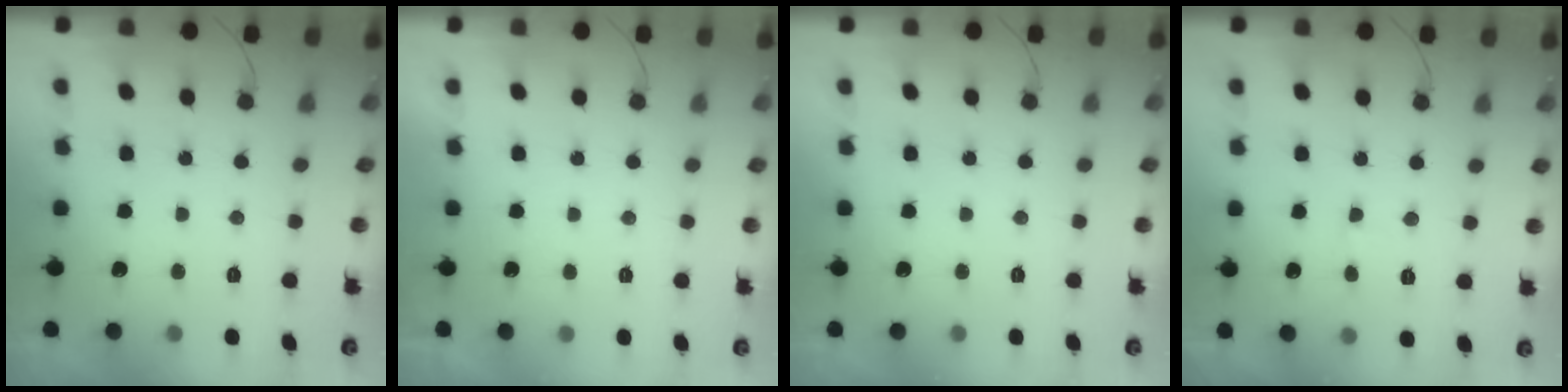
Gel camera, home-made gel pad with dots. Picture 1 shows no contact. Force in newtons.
{"total": 2.4, "press": 2.3, "slide": 0.4}
{"total": 0.0}
{"total": 2.5, "press": 2.5, "slide": 0.2}